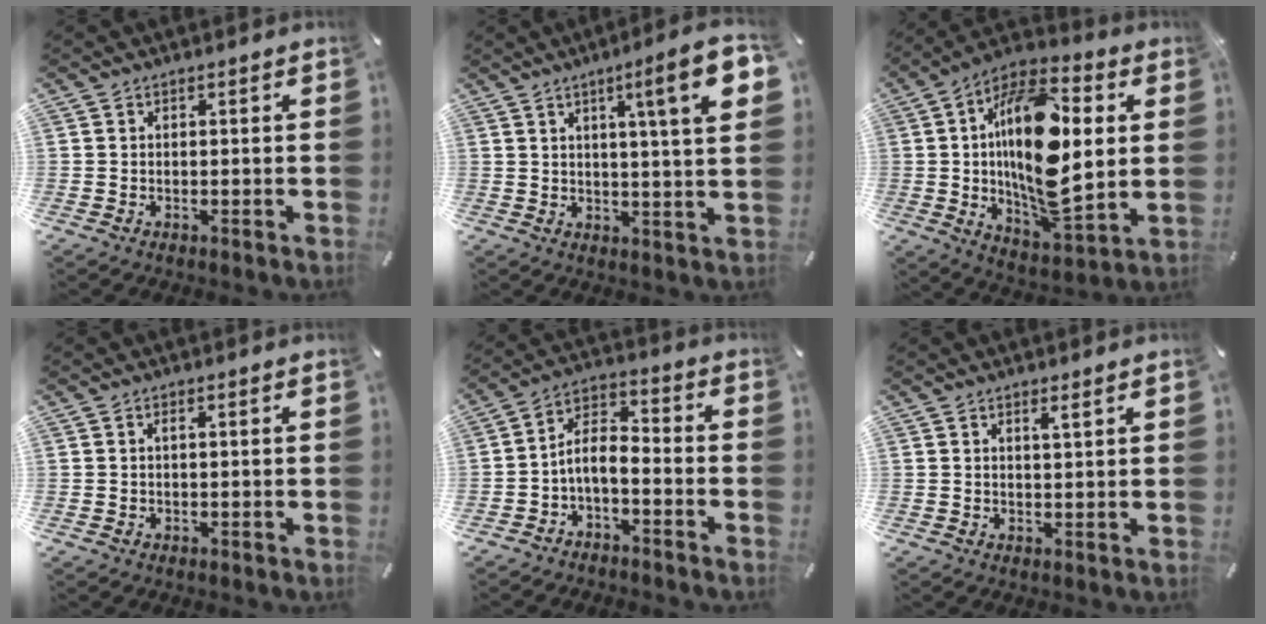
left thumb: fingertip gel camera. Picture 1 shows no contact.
{"total": 13.1, "force": [5.2, 1.3, 11.9], "torque": [-0.180, -0.016, 0.074]}
{"total": 22.3, "force": [2.7, 11.1, 19.2], "torque": [-0.344, -0.018, 0.040]}
{"total": 0.8, "force": [0.2, 0.2, 0.8], "torque": [-0.016, 0.000, 0.003]}
{"total": 6.2, "force": [-3.2, 3.2, 4.2], "torque": [-0.090, -0.003, -0.063]}
{"total": 1.8, "force": [1.4, 0.1, 1.2], "torque": [-0.023, -0.001, 0.024]}